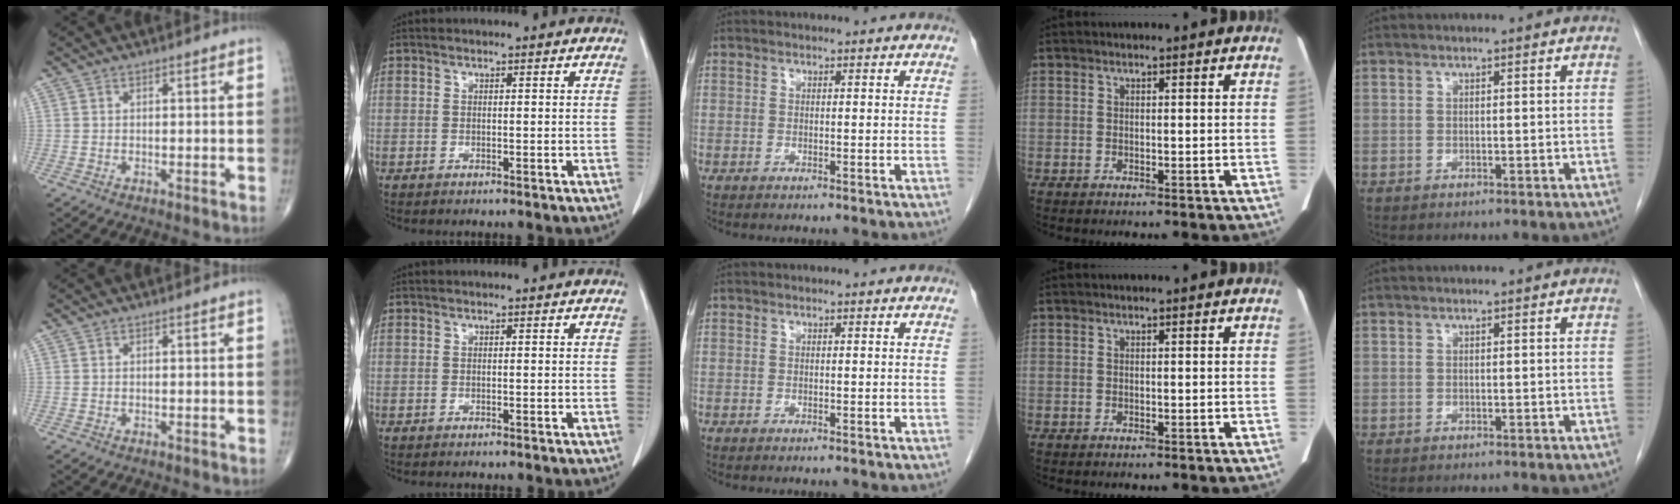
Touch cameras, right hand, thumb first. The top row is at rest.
{}